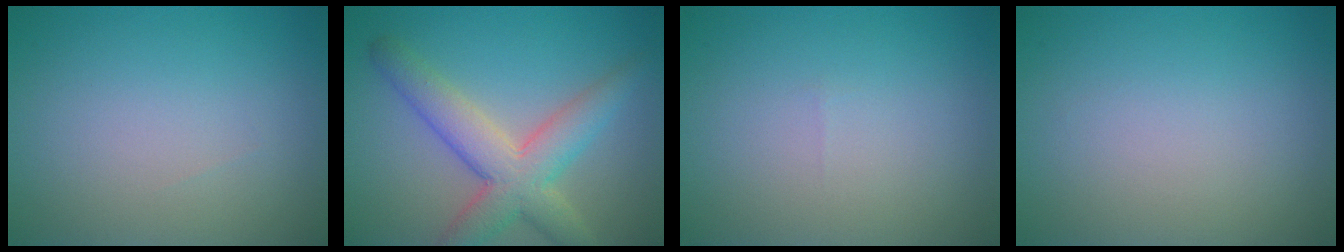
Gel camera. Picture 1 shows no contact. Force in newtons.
{"total": 6.2, "press": 6.2, "slide": 0.5}
{"total": 0.0}
{"total": 0.0}